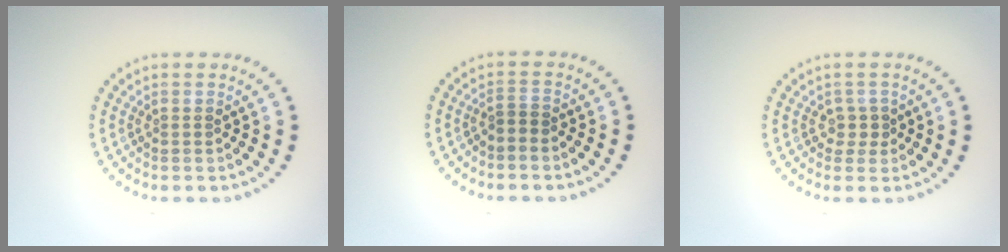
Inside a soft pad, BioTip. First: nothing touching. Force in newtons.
{"total": 0.9, "press": 0.6, "slide": 0.6}
{"total": 1.4, "press": 1.0, "slide": 0.9}